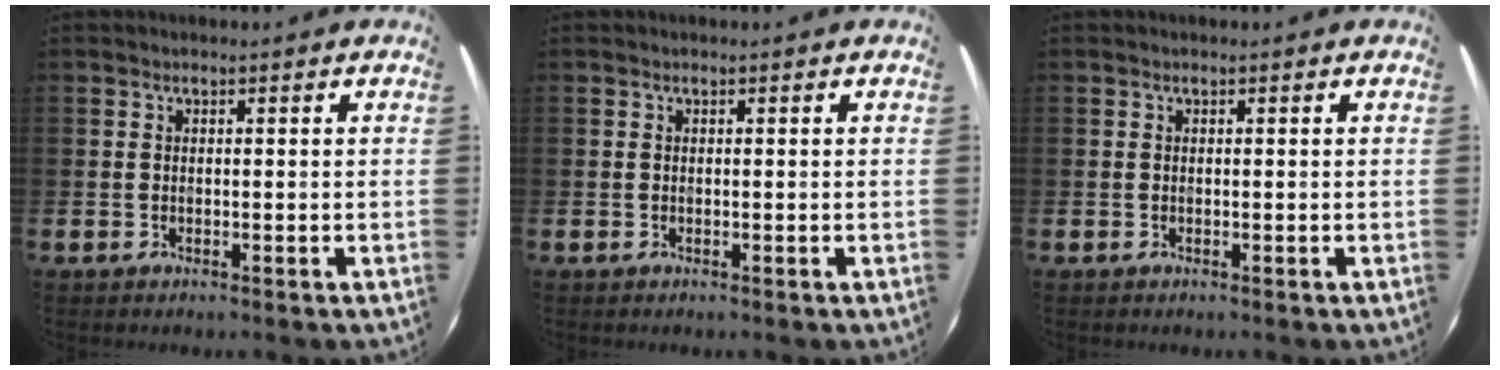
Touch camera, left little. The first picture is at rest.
{"total": 0.0}
{"total": 0.0}